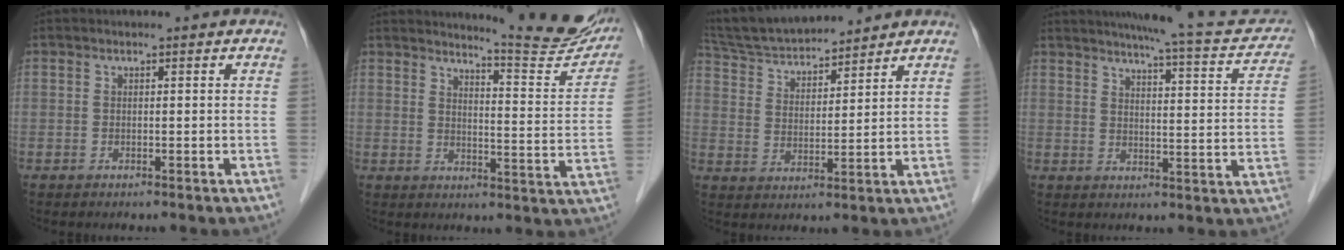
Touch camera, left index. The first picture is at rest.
{"total": 13.4, "force": [12.9, 0.2, 3.8], "torque": [-0.046, -0.068, 0.149]}
{"total": 13.0, "force": [12.1, 2.1, 4.3], "torque": [-0.083, 0.023, 0.218]}
{"total": 15.7, "force": [14.0, 1.9, 6.8], "torque": [-0.083, -0.015, 0.164]}